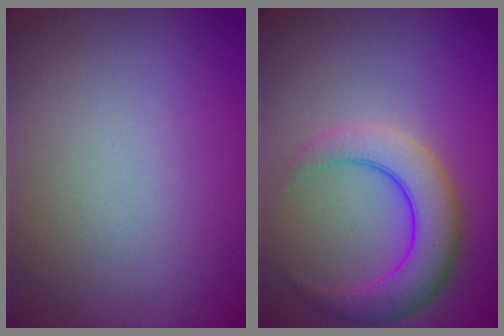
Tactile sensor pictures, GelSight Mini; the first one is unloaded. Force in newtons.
{"total": 5.5, "press": 5.5, "slide": 0.3}